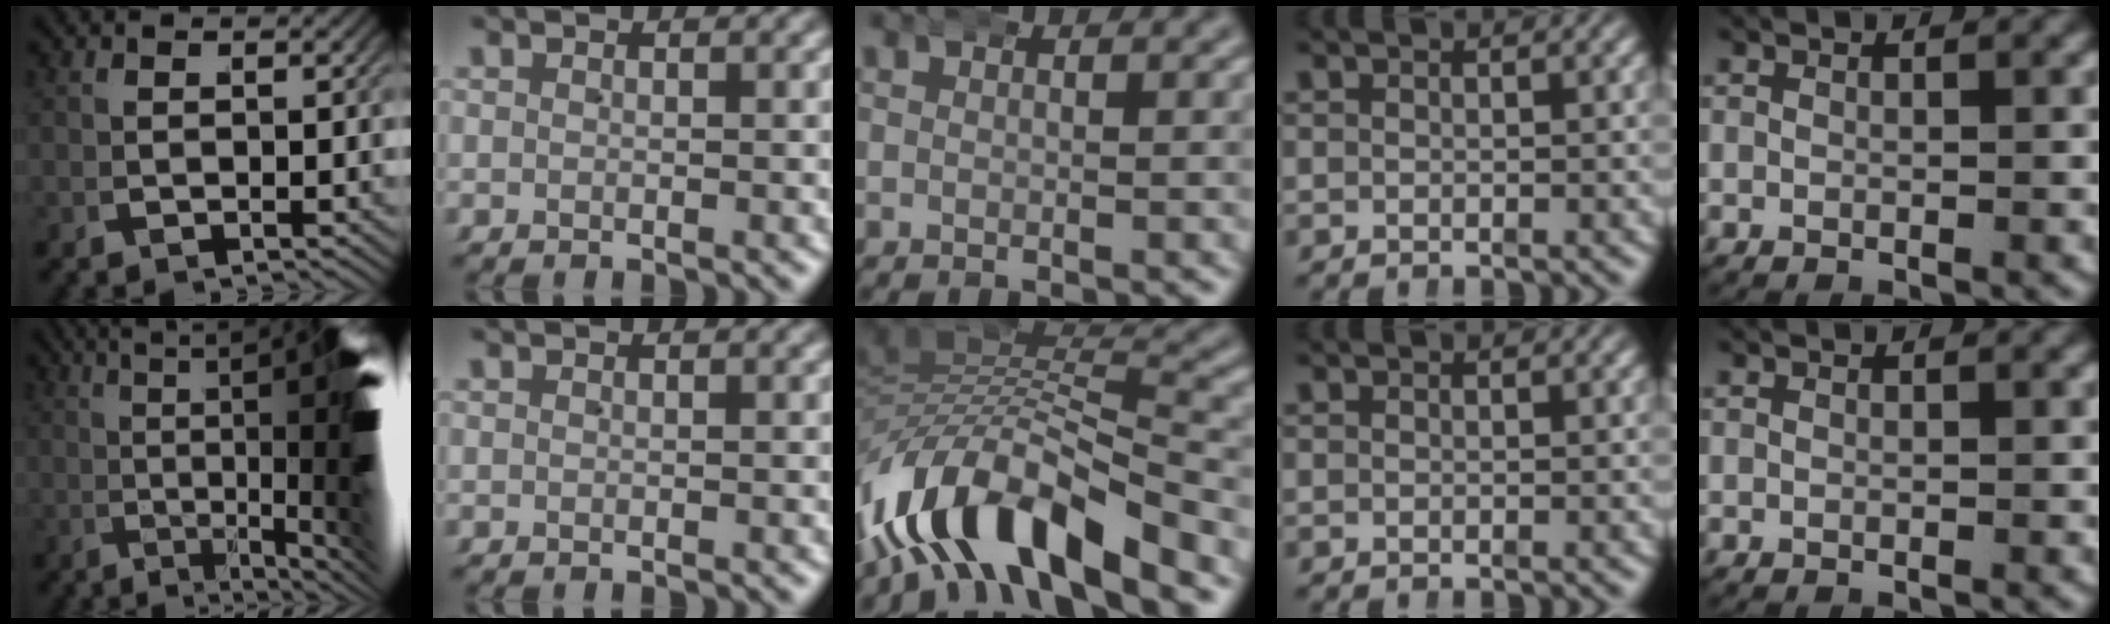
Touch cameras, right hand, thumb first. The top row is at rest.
{"thumb": {"total": 23.6, "force": [1.9, 7.7, 22.3], "torque": [-0.276, -0.006, 0.027]}, "middle": {"total": 11.3, "force": [-5.3, 6.8, 7.3], "torque": [-0.151, -0.037, -0.074]}}